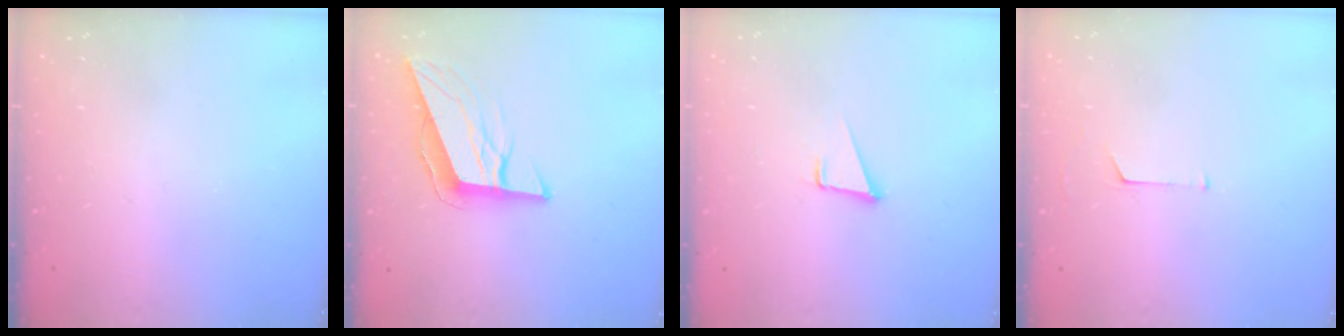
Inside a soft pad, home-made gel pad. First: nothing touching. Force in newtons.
{"total": 10.2, "press": 9.9, "slide": 2.5}
{"total": 3.4, "press": 2.6, "slide": 2.2}
{"total": 3.9, "press": 3.8, "slide": 0.3}